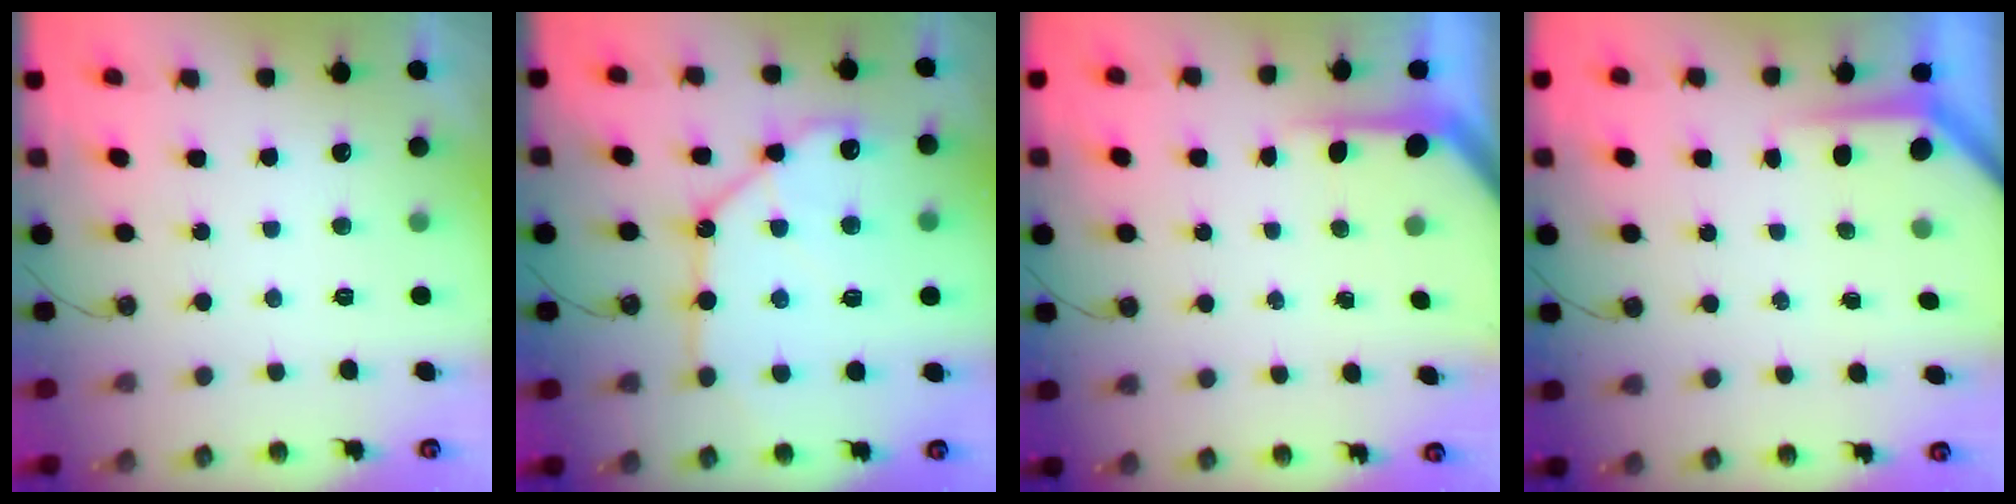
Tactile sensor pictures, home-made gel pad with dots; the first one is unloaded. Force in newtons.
{"total": 14.9, "press": 14.8, "slide": 1.7}
{"total": 4.4, "press": 4.4, "slide": 0.5}
{"total": 3.9, "press": 3.9, "slide": 0.2}